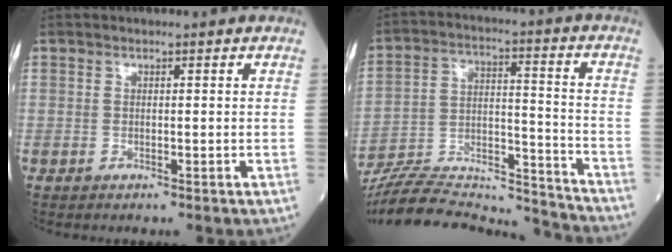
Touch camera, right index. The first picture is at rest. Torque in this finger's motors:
{"motor_torque": [-0.04, -0.71, -0.17, -0.21]}